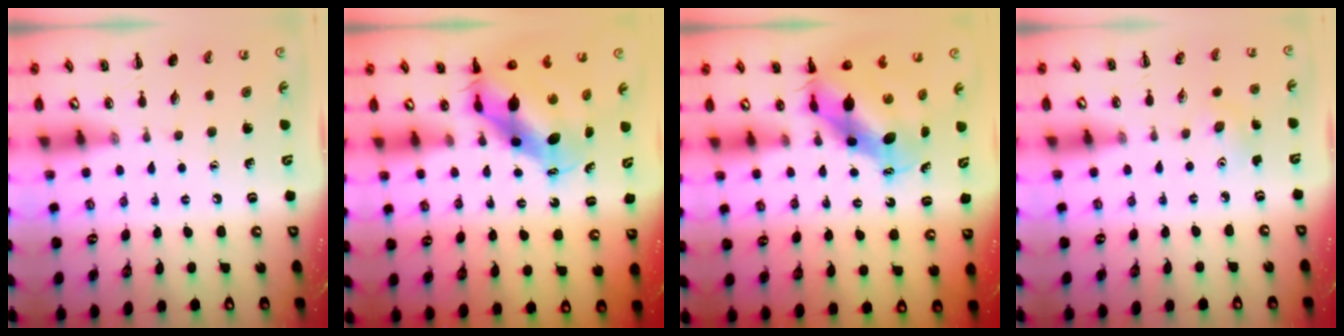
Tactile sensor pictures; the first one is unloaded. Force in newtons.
{"total": 7.8, "press": 7.6, "slide": 1.8}
{"total": 7.6, "press": 7.4, "slide": 1.8}
{"total": 3.9, "press": 3.7, "slide": 1.1}